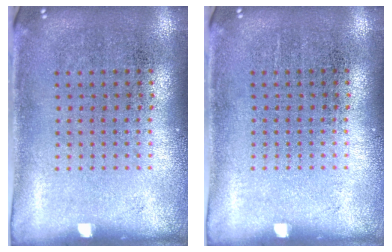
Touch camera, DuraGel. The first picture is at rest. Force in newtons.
{"total": 0.0}